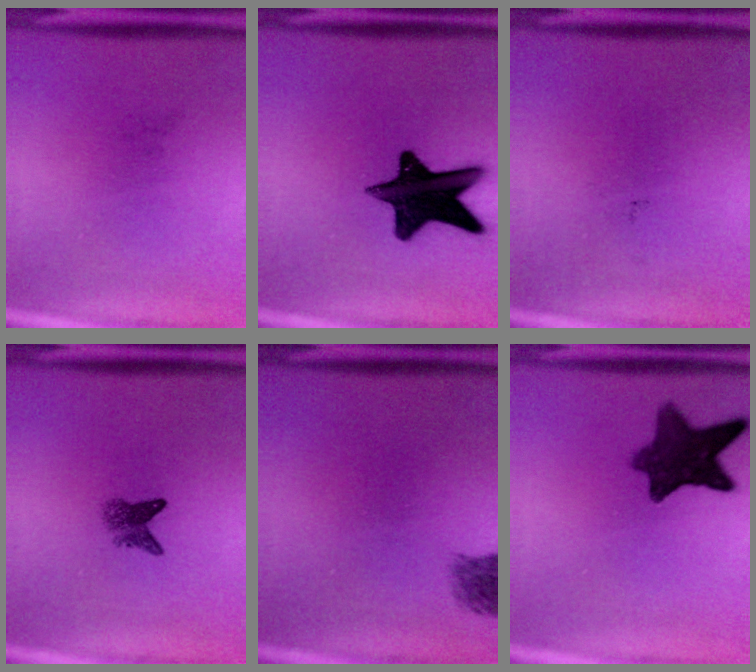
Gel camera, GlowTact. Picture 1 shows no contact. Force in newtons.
{"total": 15.8}
{"total": 0.0}
{"total": 2.6}
{"total": 1.9}
{"total": 9.9}